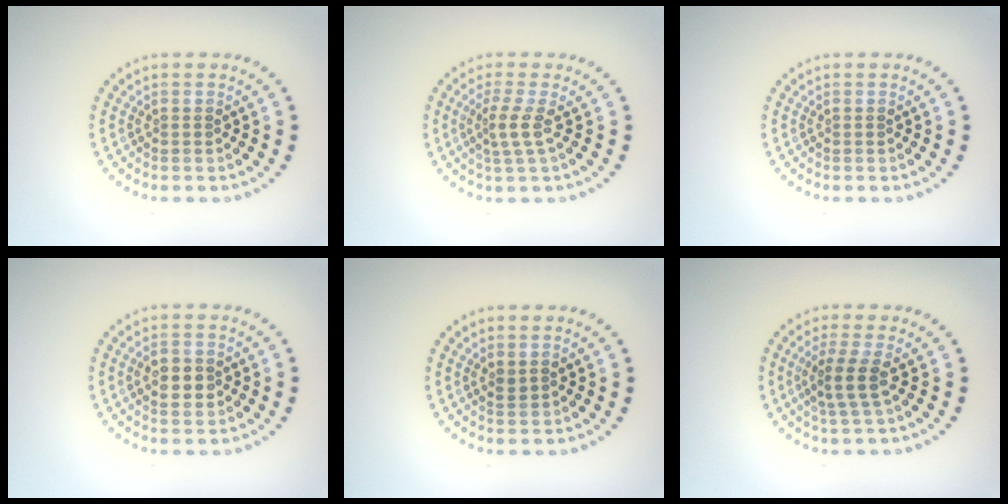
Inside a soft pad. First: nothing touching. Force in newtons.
{"total": 2.2, "press": 1.6, "slide": 1.5}
{"total": 0.0}
{"total": 2.8, "press": 2.8, "slide": 0.0}
{"total": 0.8, "press": 0.8, "slide": 0.3}
{"total": 2.5, "press": 1.9, "slide": 1.6}